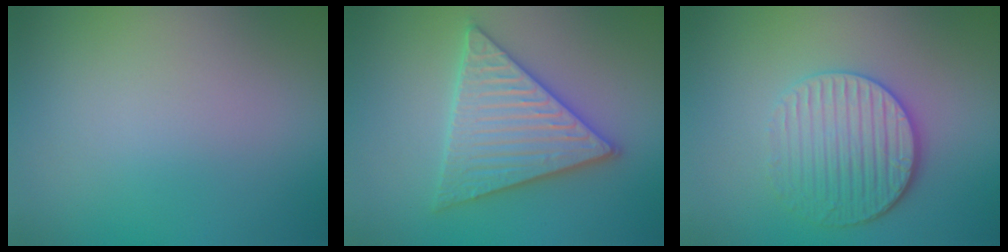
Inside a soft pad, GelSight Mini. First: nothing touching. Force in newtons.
{"total": 5.6, "press": 5.6, "slide": 0.7}
{"total": 4.0, "press": 3.4, "slide": 2.0}